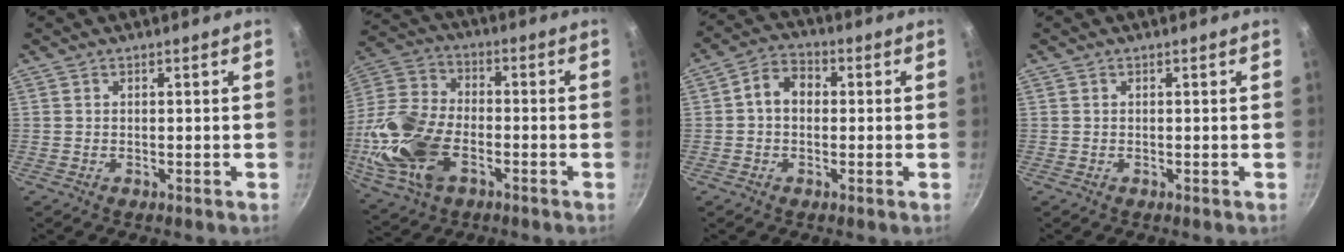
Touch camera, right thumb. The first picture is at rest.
{"total": 18.6, "force": [-5.3, 11.3, 13.8], "torque": [-0.290, 0.024, -0.107]}
{"total": 6.2, "force": [0.3, 4.7, 4.0], "torque": [-0.045, 0.017, -0.010]}
{"total": 0.0}